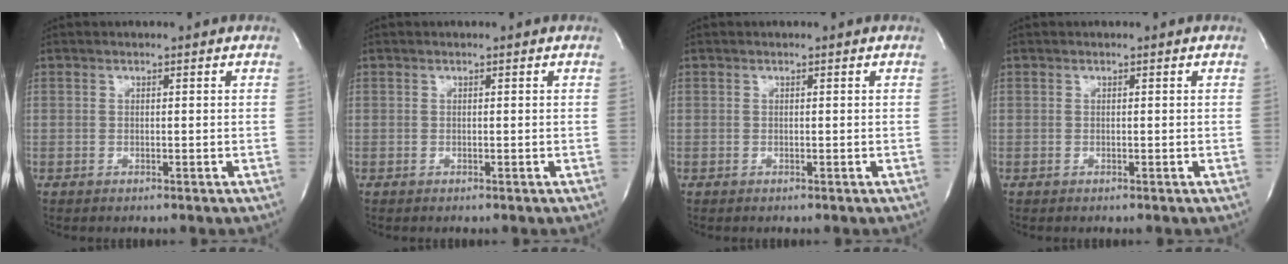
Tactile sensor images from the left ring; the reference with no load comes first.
{"total": 0.0}
{"total": 0.0}
{"total": 0.0}